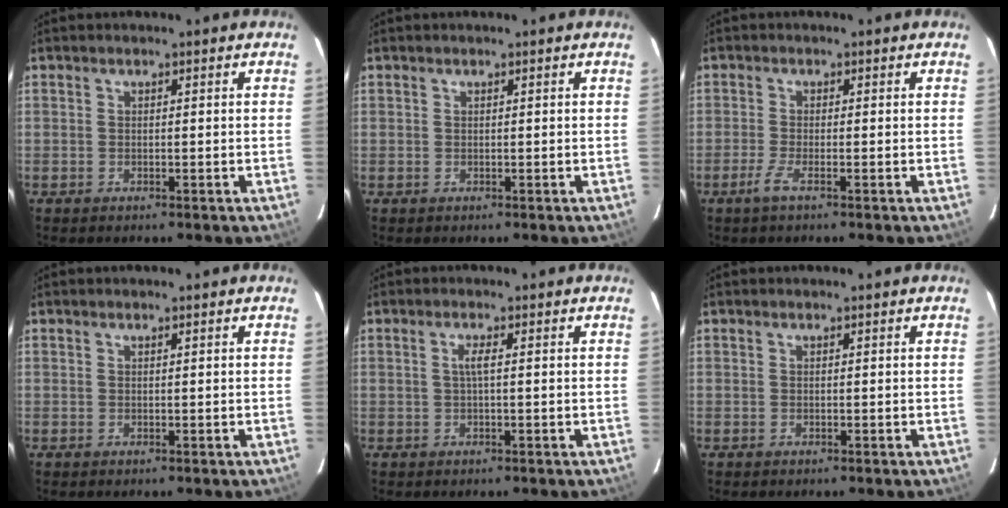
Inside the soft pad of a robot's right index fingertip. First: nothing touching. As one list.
[{"total": 0.5, "force": [0.1, 0.5, -0.1], "torque": [0.005, 0.001, 0.001]}, {"total": 2.3, "force": [-1.4, -0.1, 1.9], "torque": [-0.044, -0.007, -0.032]}, {"total": 0.0}, {"total": 1.5, "force": [0.1, -0.1, 1.5], "torque": [-0.030, 0.001, 0.001]}, {"total": 0.0}]